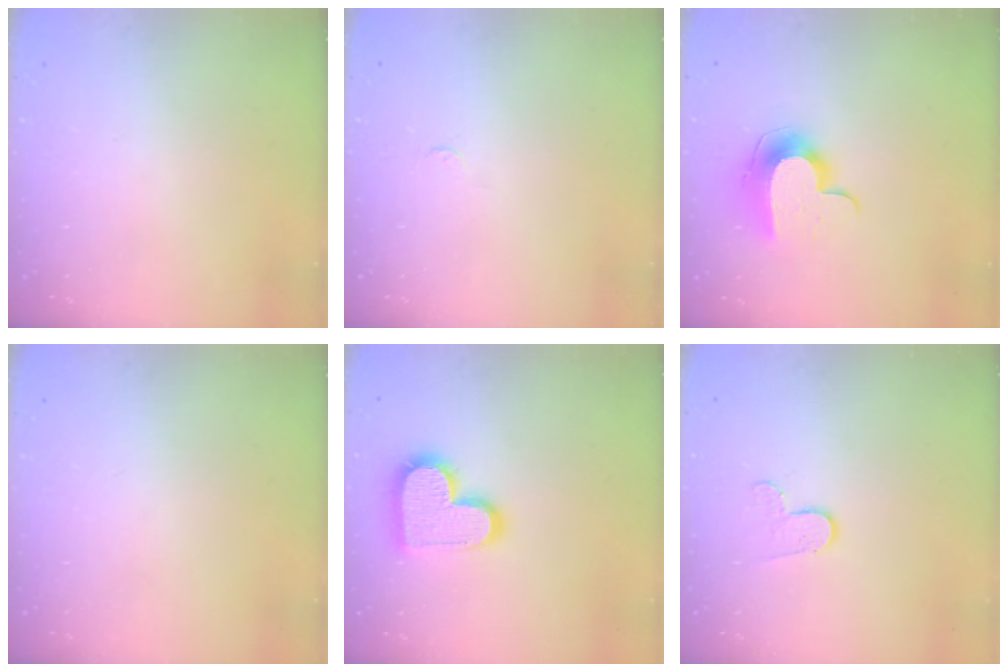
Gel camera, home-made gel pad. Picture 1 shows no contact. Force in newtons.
{"total": 1.7, "press": 1.7, "slide": 0.2}
{"total": 10.8, "press": 10.7, "slide": 1.0}
{"total": 0.0}
{"total": 16.0, "press": 16.0, "slide": 0.9}
{"total": 6.4, "press": 6.3, "slide": 0.6}